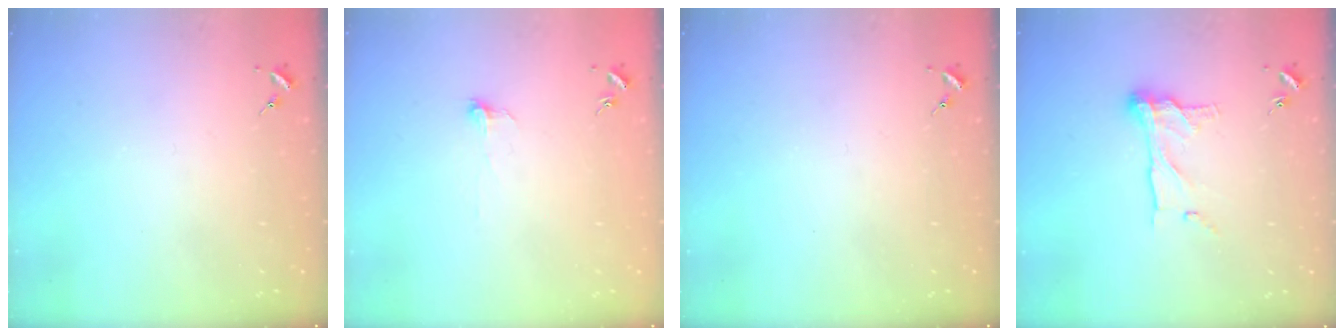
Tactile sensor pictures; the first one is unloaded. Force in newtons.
{"total": 3.3, "press": 3.3, "slide": 0.3}
{"total": 0.0}
{"total": 12.7, "press": 12.7, "slide": 1.0}